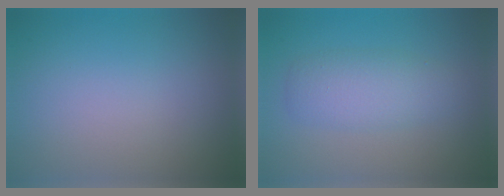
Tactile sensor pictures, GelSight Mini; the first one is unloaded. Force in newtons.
{"total": 2.3, "press": 2.3, "slide": 0.2}